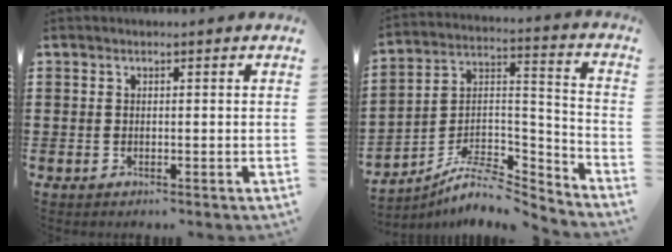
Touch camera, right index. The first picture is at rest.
{"total": 8.1, "force": [-6.7, 2.7, 3.5], "torque": [-0.070, 0.010, -0.134]}